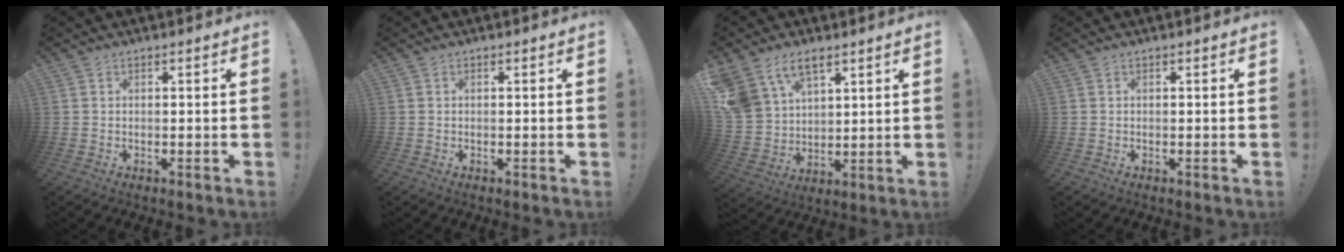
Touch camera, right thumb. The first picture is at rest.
{"total": 0.0}
{"total": 12.6, "force": [7.7, 8.0, 5.8], "torque": [-0.125, -0.042, 0.156]}
{"total": 0.0}